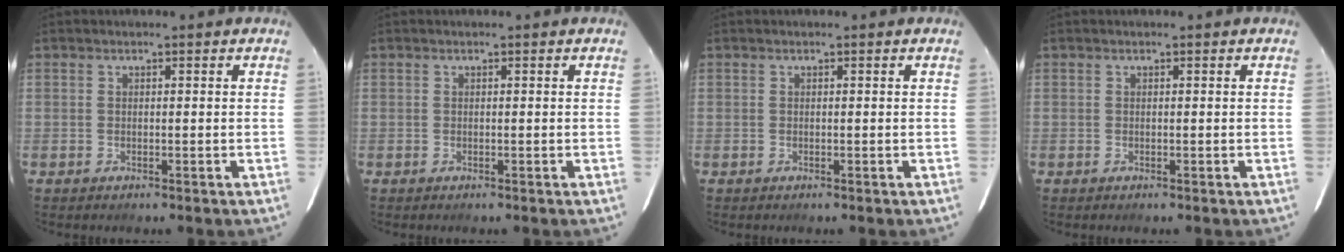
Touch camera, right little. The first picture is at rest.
{"total": 0.0}
{"total": 0.0}
{"total": 0.0}